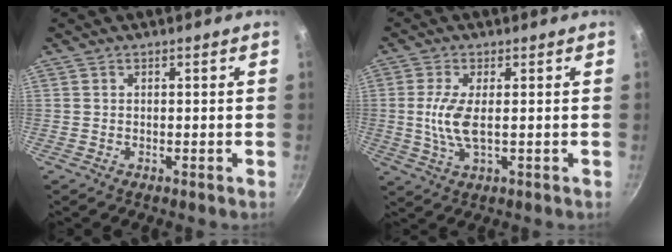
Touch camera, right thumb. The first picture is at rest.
{"total": 6.4, "force": [0.2, 2.1, 6.0], "torque": [-0.138, -0.003, 0.002]}